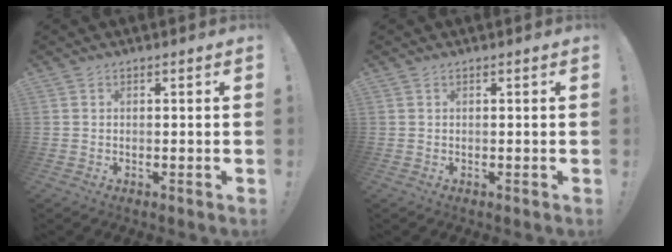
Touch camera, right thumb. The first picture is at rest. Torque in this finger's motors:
{"motor_torque": [-0.03, 0.02, -0.07, 0.07, 0.03]}